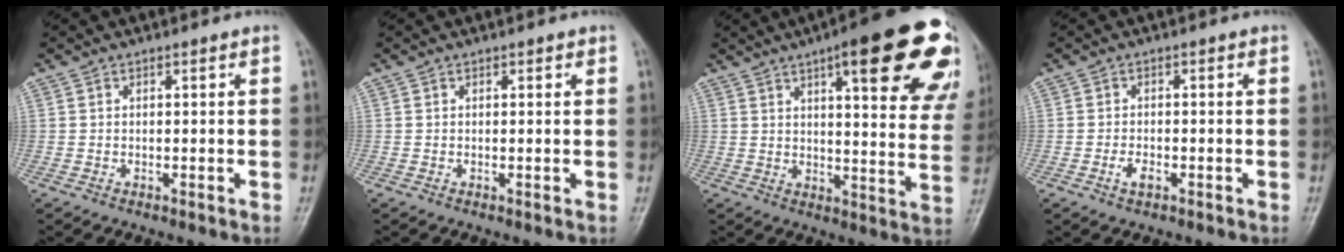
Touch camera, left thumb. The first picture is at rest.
{"total": 0.6, "force": [0.4, 0.4, 0.3], "torque": [0.000, -0.001, 0.001]}
{"total": 25.7, "force": [13.4, 6.9, 20.8], "torque": [-0.219, -0.026, 0.164]}
{"total": 2.0, "force": [-1.1, 1.0, 1.4], "torque": [-0.025, 0.003, -0.019]}